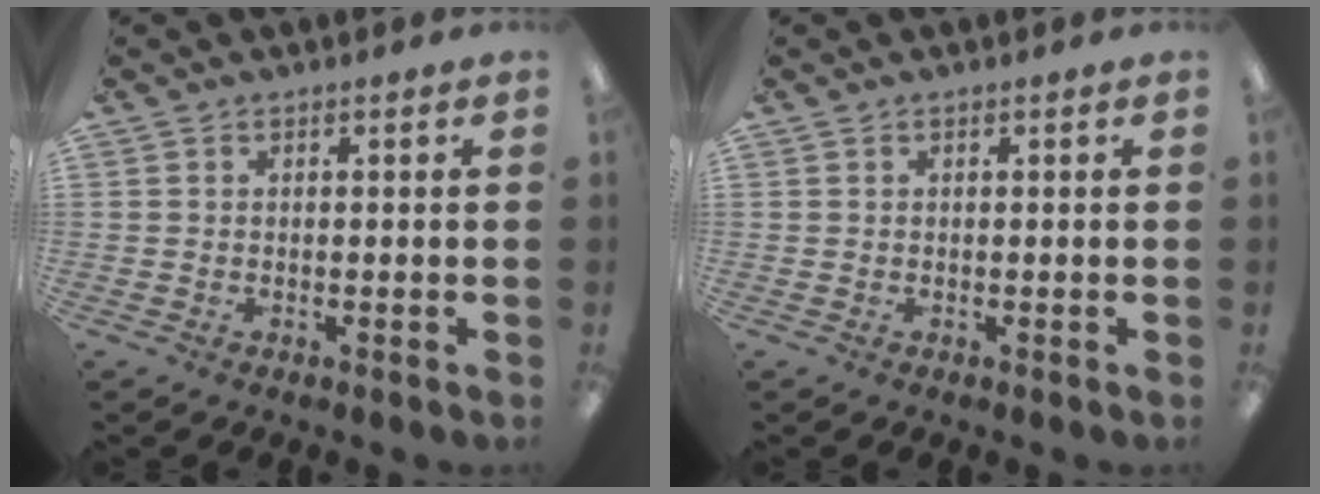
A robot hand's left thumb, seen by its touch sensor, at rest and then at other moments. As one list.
[{"total": 0.0}]